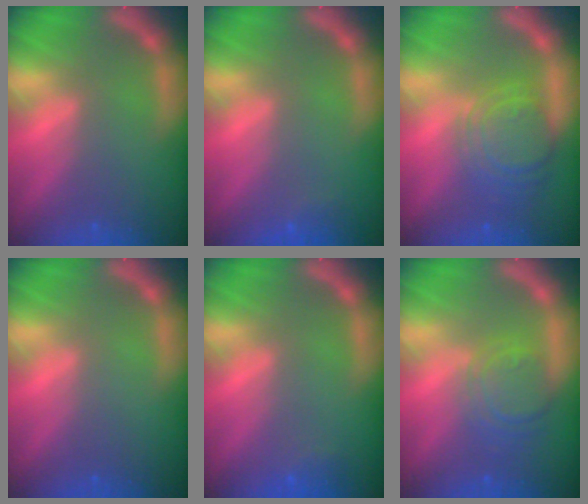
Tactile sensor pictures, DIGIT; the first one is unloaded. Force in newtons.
{"total": 0.9}
{"total": 7.1}
{"total": 0.0}
{"total": 1.4}
{"total": 5.0}